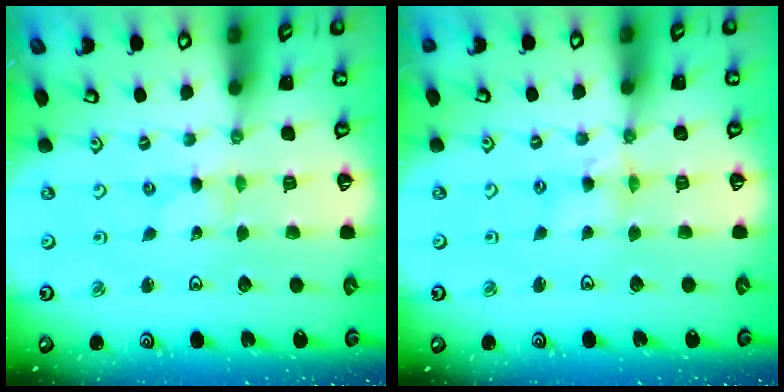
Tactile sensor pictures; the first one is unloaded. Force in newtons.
{"total": 2.9, "press": 2.9, "slide": 0.4}